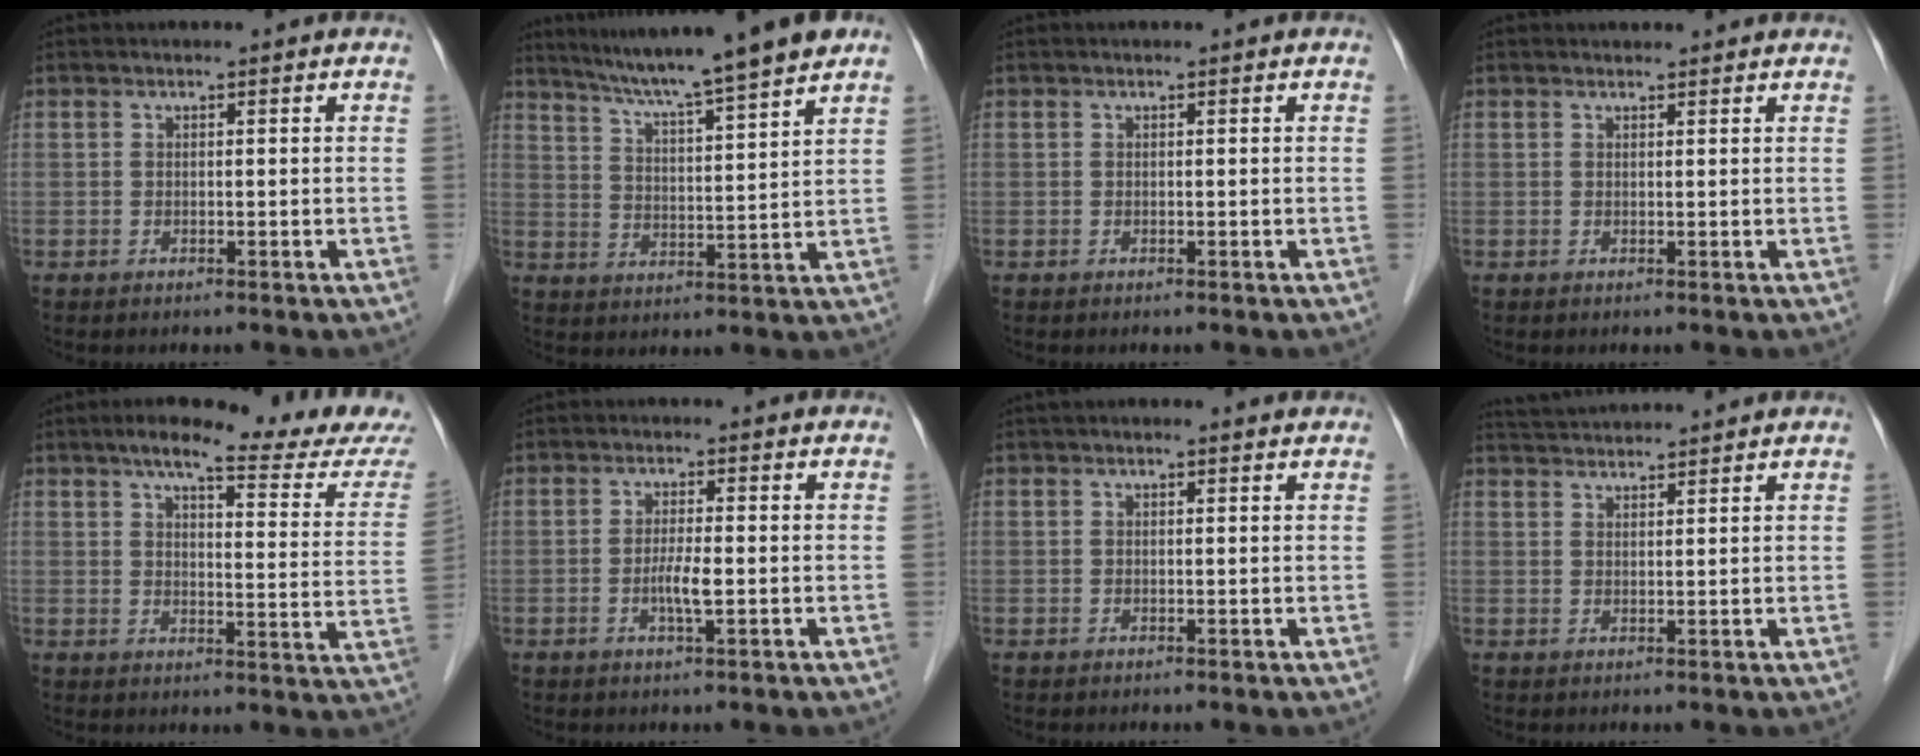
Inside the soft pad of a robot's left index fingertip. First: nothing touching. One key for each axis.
{"total": 13.6, "fx": 11.4, "fy": -1.2, "fz": 7.4, "tx": -0.123, "ty": 0.011, "tz": 0.169}
{"total": 0.0}
{"total": 2.4, "fx": 2.3, "fy": 0.5, "fz": 0.4, "tx": -0.013, "ty": 0.015, "tz": 0.026}
{"total": 17.5, "fx": 15.1, "fy": 0.7, "fz": 8.8, "tx": -0.118, "ty": -0.028, "tz": 0.182}
{"total": 3.1, "fx": -0.7, "fy": 0.2, "fz": 3.0, "tx": -0.061, "ty": -0.004, "tz": -0.013}
{"total": 2.3, "fx": 1.9, "fy": 0.6, "fz": 1.1, "tx": -0.017, "ty": 0.021, "tz": 0.022}
{"total": 6.9, "fx": 6.7, "fy": -0.2, "fz": 1.5, "tx": -0.033, "ty": 0.036, "tz": 0.107}